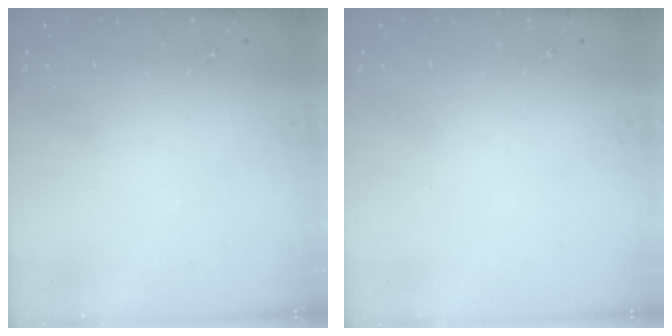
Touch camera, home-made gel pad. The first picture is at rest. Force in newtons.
{"total": 0.0}